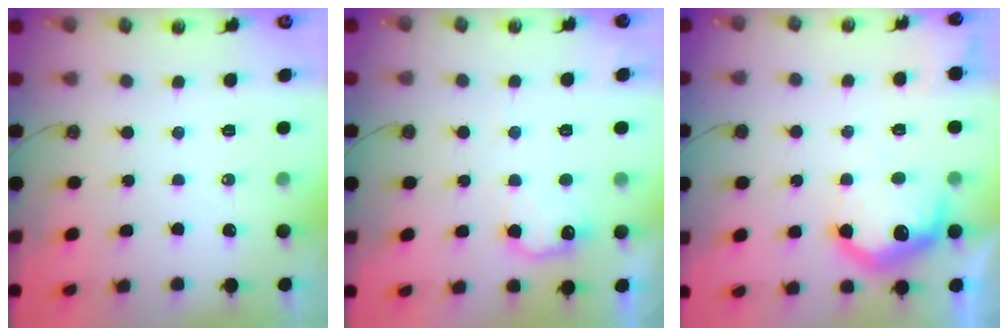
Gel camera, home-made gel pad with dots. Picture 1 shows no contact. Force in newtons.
{"total": 10.1, "press": 10.1, "slide": 0.3}
{"total": 13.9, "press": 13.9, "slide": 1.2}